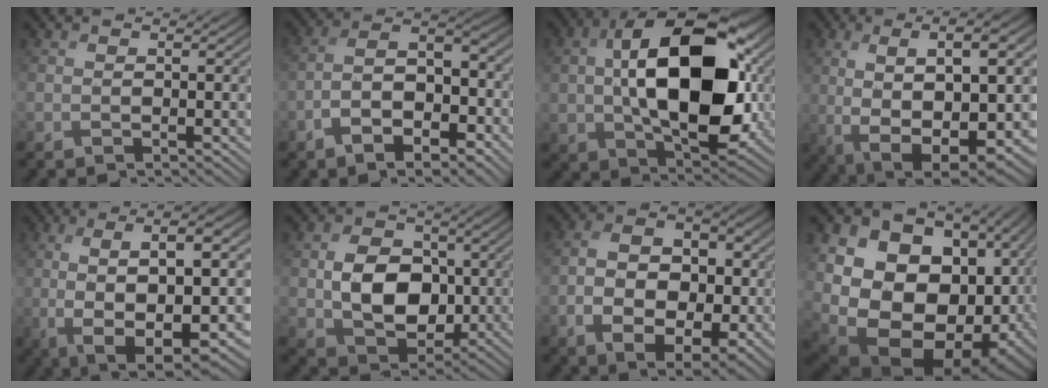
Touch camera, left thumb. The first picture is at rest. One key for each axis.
{"total": 9.2, "fx": -4.8, "fy": 4.4, "fz": 6.5, "tx": -0.111, "ty": -0.003, "tz": -0.094}
{"total": 17.1, "fx": 1.3, "fy": 10.5, "fz": 13.4, "tx": -0.252, "ty": -0.012, "tz": 0.041}
{"total": 14.4, "fx": 0.2, "fy": 5.8, "fz": 13.2, "tx": -0.238, "ty": -0.011, "tz": 0.027}
{"total": 13.1, "fx": -0.7, "fy": 4.5, "fz": 12.2, "tx": -0.229, "ty": -0.007, "tz": 0.000}
{"total": 9.4, "fx": 0.0, "fy": 7.1, "fz": 6.2, "tx": -0.136, "ty": -0.008, "tz": -0.001}
{"total": 11.2, "fx": -1.8, "fy": 7.6, "fz": 8.1, "tx": -0.155, "ty": -0.013, "tz": -0.031}
{"total": 23.4, "fx": 1.0, "fy": 17.5, "fz": 15.5, "tx": -0.325, "ty": -0.010, "tz": 0.040}